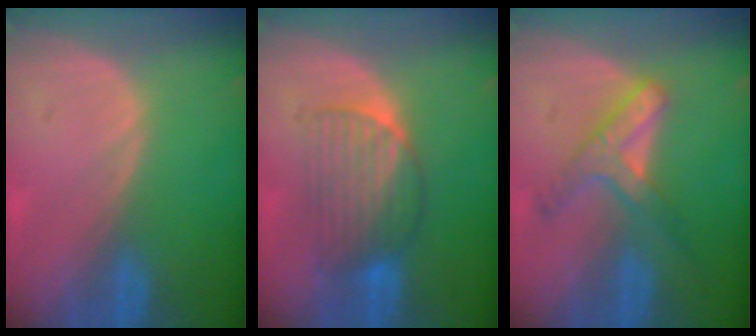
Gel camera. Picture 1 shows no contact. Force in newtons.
{"total": 6.8, "press": 6.6, "slide": 1.4}
{"total": 5.9, "press": 5.6, "slide": 1.7}